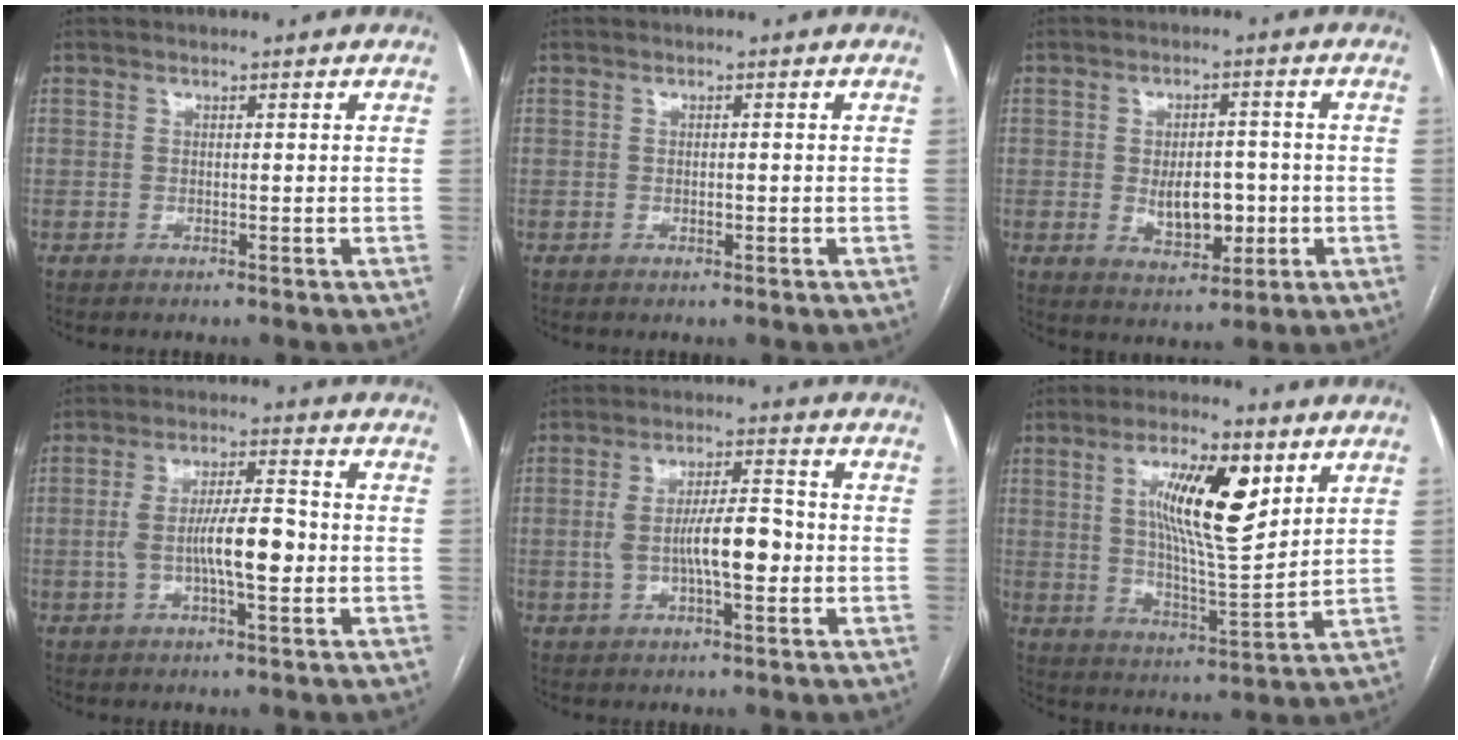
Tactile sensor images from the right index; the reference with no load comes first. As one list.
[{"total": 1.1, "force": [-0.2, 0.4, 0.9], "torque": [-0.018, 0.000, -0.002]}, {"total": 7.2, "force": [-1.0, 3.9, 6.0], "torque": [-0.098, 0.001, -0.005]}, {"total": 8.5, "force": [-1.2, 2.1, 8.1], "torque": [-0.150, 0.014, -0.020]}, {"total": 8.5, "force": [-1.2, 2.3, 8.1], "torque": [-0.150, 0.016, -0.019]}, {"total": 13.3, "force": [5.1, 2.8, 12.0], "torque": [-0.215, 0.001, 0.088]}]